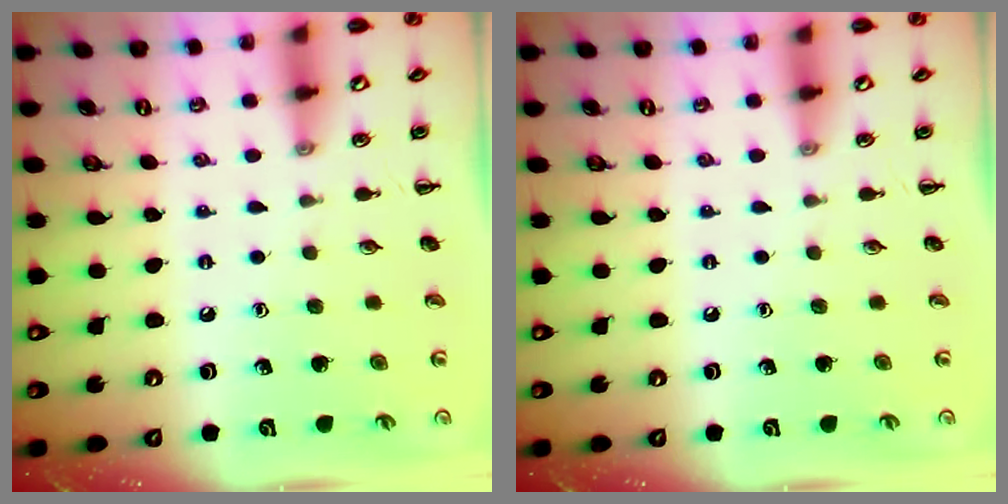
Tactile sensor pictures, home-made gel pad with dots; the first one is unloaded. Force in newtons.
{"total": 0.0}